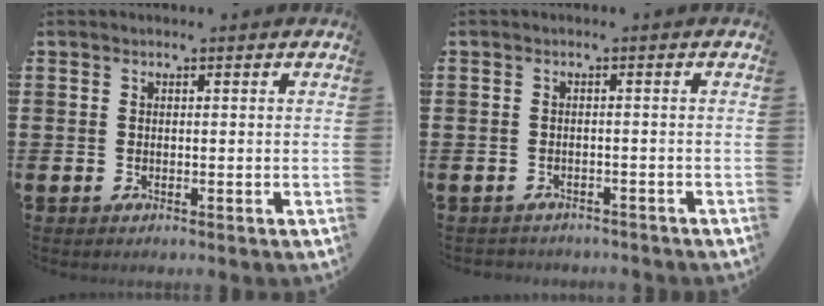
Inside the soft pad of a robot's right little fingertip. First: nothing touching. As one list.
[{"total": 1.0, "force": [-1.0, 0.2, -0.2], "torque": [-0.001, 0.002, -0.023]}]